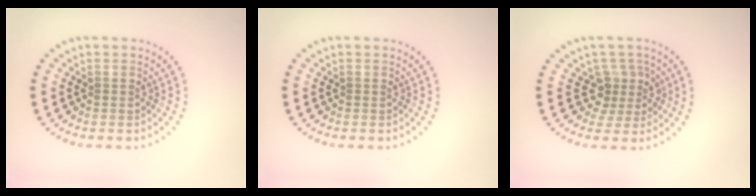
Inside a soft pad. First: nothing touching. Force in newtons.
{"total": 0.0}
{"total": 2.9, "press": 2.1, "slide": 2.0}